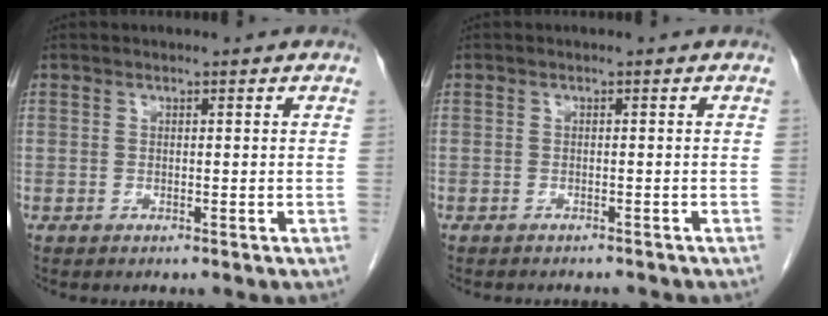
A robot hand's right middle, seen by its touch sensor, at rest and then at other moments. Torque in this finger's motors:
{"motor_torque": [0.15, -0.08, 0.00, 0.00]}